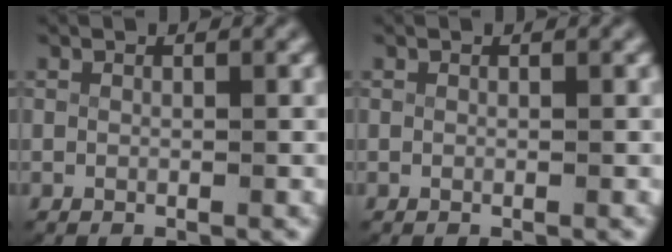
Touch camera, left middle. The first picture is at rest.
{"total": 0.0}